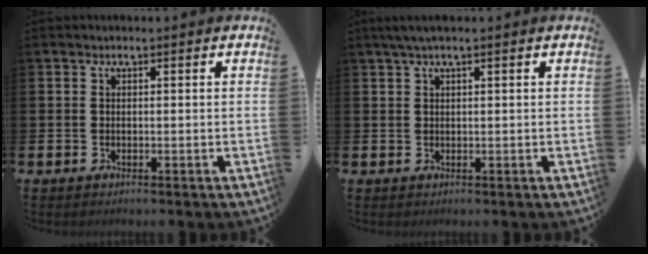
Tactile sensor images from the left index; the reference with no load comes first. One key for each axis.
{"total": 1.8, "fx": 1.2, "fy": 0.1, "fz": 1.3, "tx": -0.034, "ty": 0.007, "tz": 0.022}